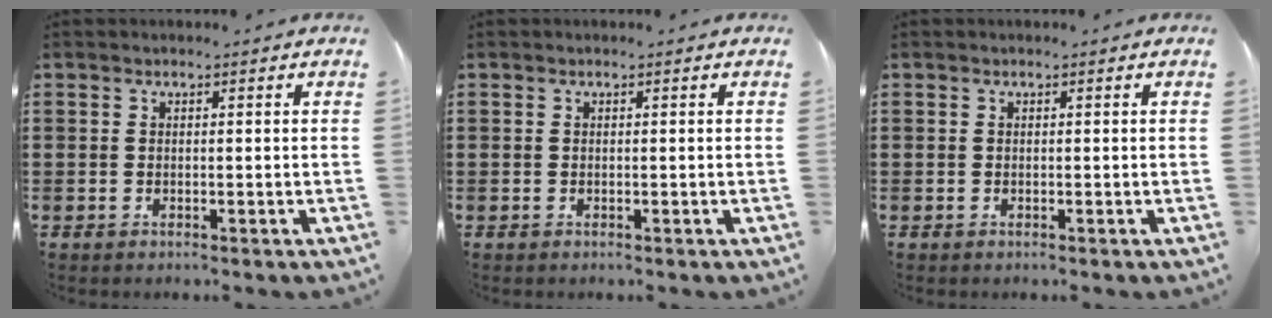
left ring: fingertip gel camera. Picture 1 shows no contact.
{"total": 0.0}
{"total": 0.0}